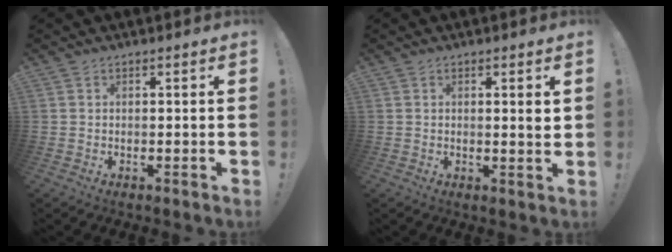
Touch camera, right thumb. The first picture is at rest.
{"total": 2.5, "force": [1.0, -0.1, 2.2], "torque": [-0.027, -0.008, 0.013]}